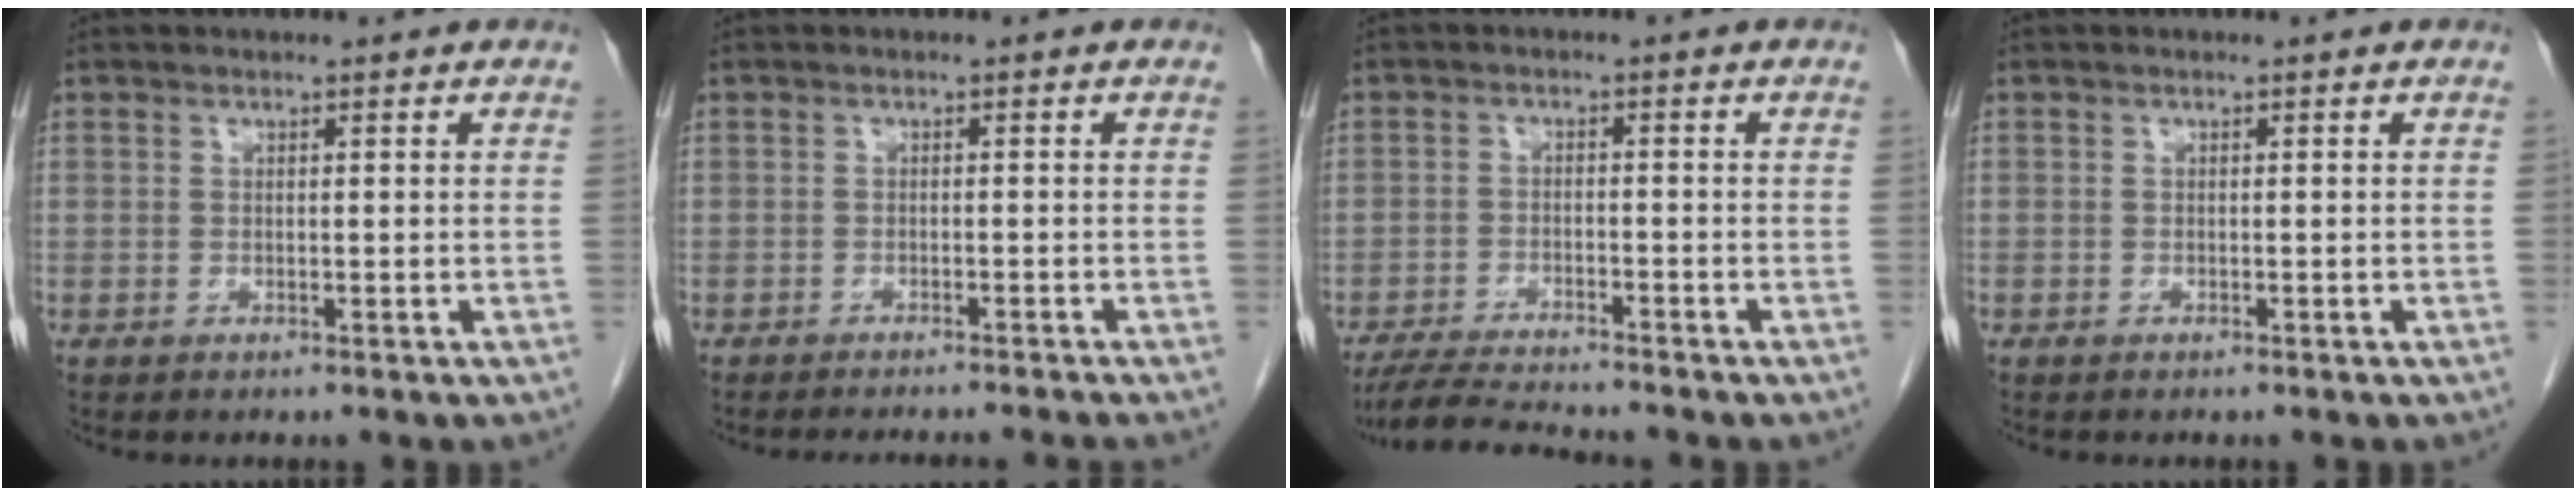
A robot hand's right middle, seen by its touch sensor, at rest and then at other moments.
{"total": 7.7, "force": [-7.2, -0.2, 2.6], "torque": [-0.020, -0.011, -0.087]}
{"total": 7.2, "force": [-6.7, -0.2, 2.6], "torque": [-0.044, -0.020, -0.115]}
{"total": 0.0}